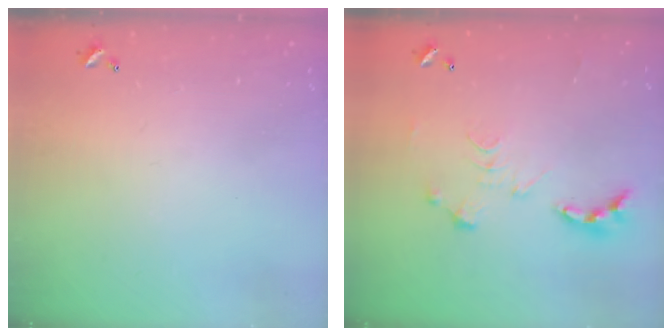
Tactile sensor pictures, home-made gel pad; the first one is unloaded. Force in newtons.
{"total": 0.6, "press": 0.6, "slide": 0.1}